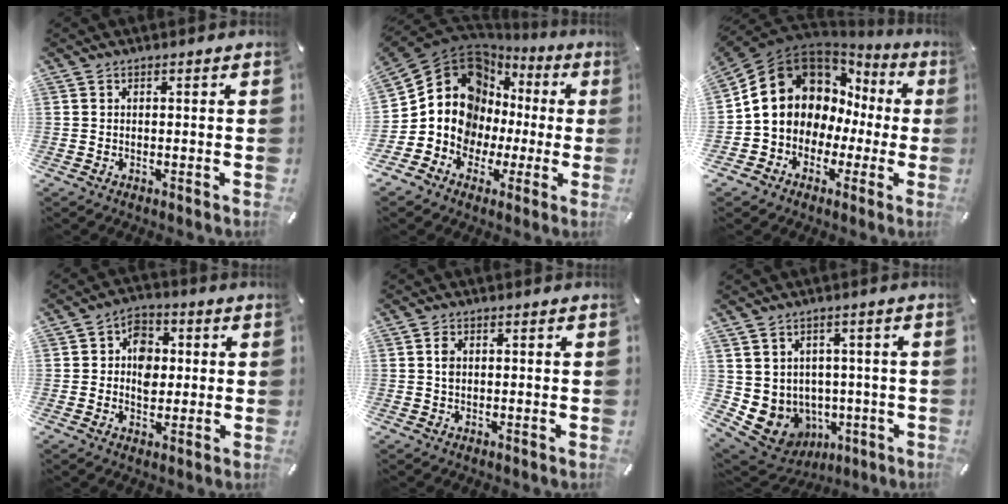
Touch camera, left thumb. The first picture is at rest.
{"total": 13.3, "force": [2.0, 12.2, 4.9], "torque": [-0.123, -0.041, 0.042]}
{"total": 14.2, "force": [3.0, 12.2, 6.6], "torque": [-0.125, -0.025, 0.060]}
{"total": 7.6, "force": [0.4, 6.2, 4.4], "torque": [-0.049, 0.002, 0.003]}
{"total": 2.0, "force": [0.3, 1.4, 1.4], "torque": [-0.023, 0.002, 0.002]}
{"total": 7.8, "force": [-1.1, 7.6, 1.9], "torque": [-0.069, -0.014, -0.011]}